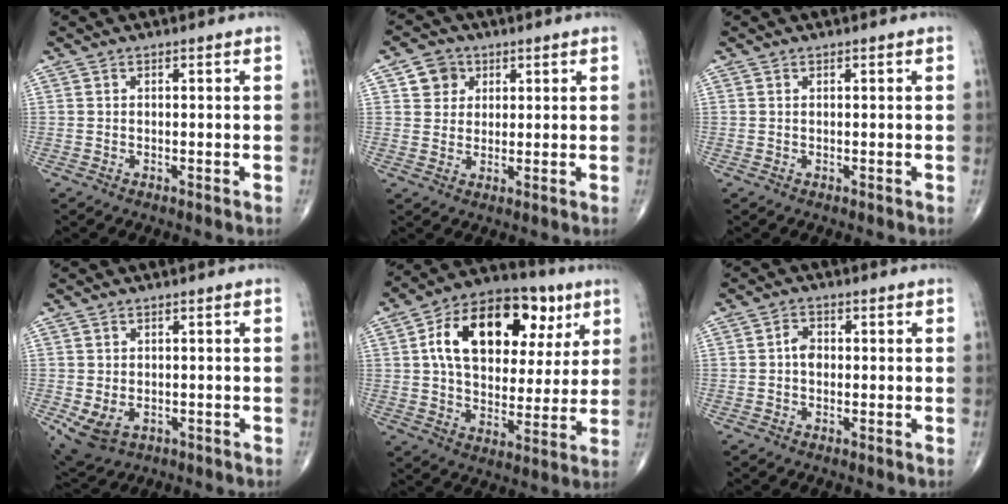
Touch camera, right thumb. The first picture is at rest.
{"total": 5.1, "force": [2.0, 4.5, 1.3], "torque": [0.004, -0.004, 0.032]}
{"total": 0.0}
{"total": 6.0, "force": [-1.6, 4.3, 3.9], "torque": [-0.072, -0.004, -0.013]}
{"total": 22.6, "force": [7.6, 13.7, 16.4], "torque": [-0.228, 0.003, 0.114]}
{"total": 2.4, "force": [-0.2, 1.8, 1.6], "torque": [-0.020, 0.004, -0.010]}